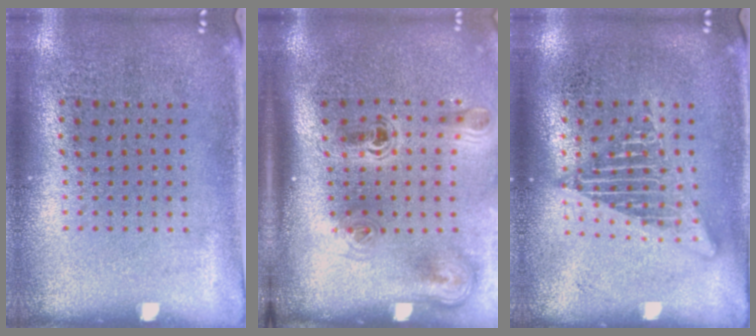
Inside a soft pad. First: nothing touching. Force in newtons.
{"total": 2.4, "press": 1.6, "slide": 1.8}
{"total": 2.5, "press": 2.5, "slide": 0.2}